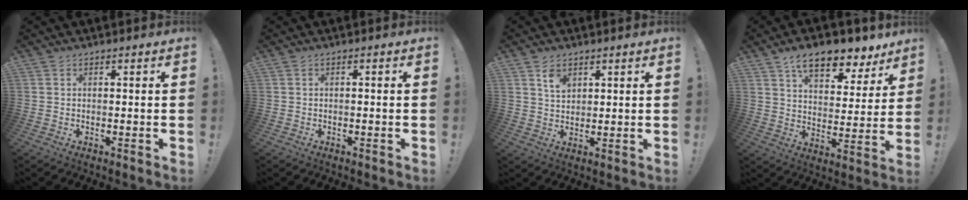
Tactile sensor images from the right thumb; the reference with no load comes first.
{"total": 0.8, "force": [-0.6, -0.2, 0.4], "torque": [-0.009, 0.000, -0.012]}
{"total": 5.1, "force": [3.2, 3.2, 2.4], "torque": [-0.030, -0.017, 0.055]}
{"total": 12.4, "force": [8.8, 5.7, 6.6], "torque": [-0.099, -0.060, 0.153]}